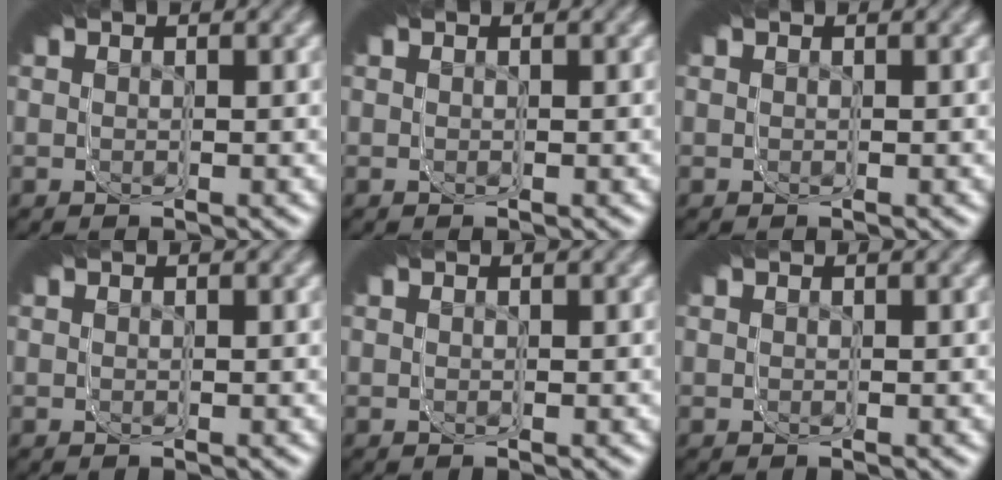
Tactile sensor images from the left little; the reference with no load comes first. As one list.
[{"total": 0.0}, {"total": 0.0}, {"total": 0.0}, {"total": 0.0}, {"total": 0.0}]